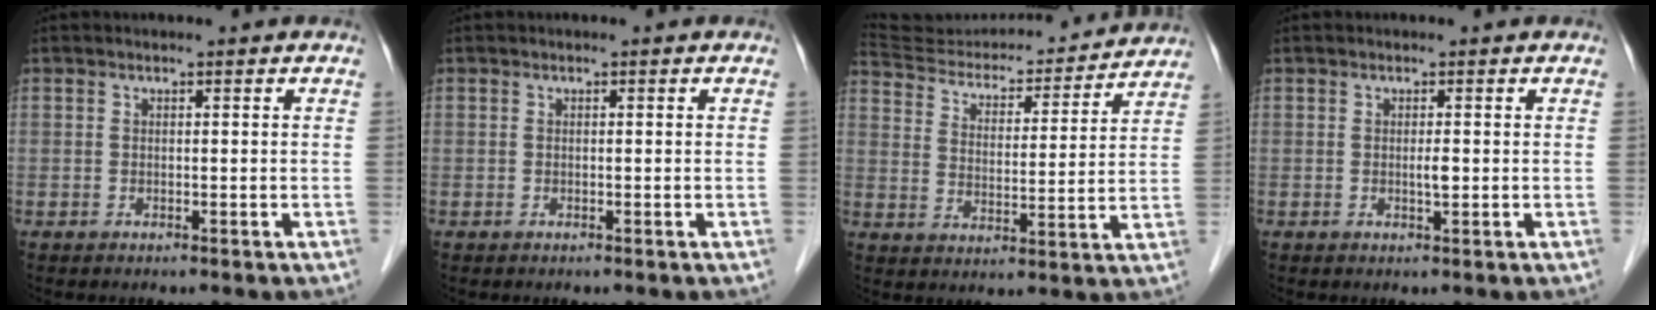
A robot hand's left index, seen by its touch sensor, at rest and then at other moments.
{"total": 0.0}
{"total": 23.2, "force": [22.0, 4.6, 5.7], "torque": [-0.100, -0.007, 0.308]}
{"total": 0.9, "force": [0.1, 0.1, 0.9], "torque": [-0.018, -0.002, 0.002]}